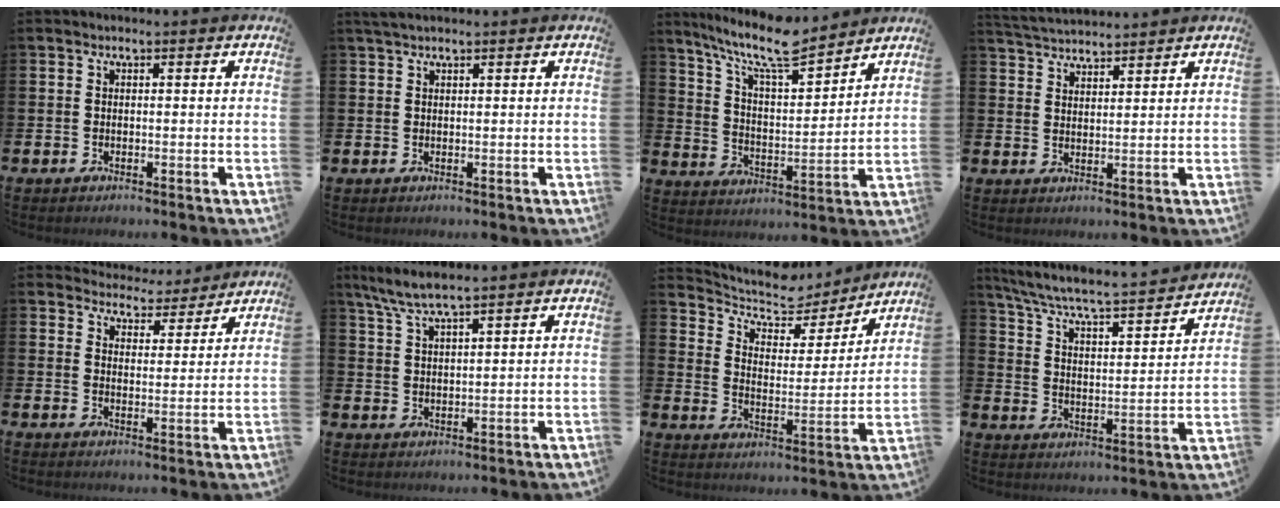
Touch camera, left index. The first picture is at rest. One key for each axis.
{"total": 1.6, "fx": 1.4, "fy": 0.3, "fz": 0.8, "tx": -0.013, "ty": 0.002, "tz": 0.023}
{"total": 10.6, "fx": 9.3, "fy": 1.8, "fz": 4.8, "tx": -0.120, "ty": -0.054, "tz": 0.164}
{"total": 3.6, "fx": 3.6, "fy": 0.3, "fz": 0.1, "tx": -0.023, "ty": -0.014, "tz": 0.068}
{"total": 4.8, "fx": 4.6, "fy": 1.1, "fz": -0.4, "tx": 0.000, "ty": -0.043, "tz": 0.079}
{"total": 5.2, "fx": 4.5, "fy": 0.1, "fz": 2.5, "tx": -0.062, "ty": -0.012, "tz": 0.082}
{"total": 7.2, "fx": 6.4, "fy": 2.8, "fz": 1.7, "tx": -0.056, "ty": -0.051, "tz": 0.105}
{"total": 6.0, "fx": 5.6, "fy": 0.4, "fz": 2.1, "tx": -0.074, "ty": -0.049, "tz": 0.089}